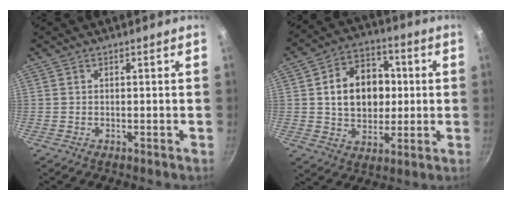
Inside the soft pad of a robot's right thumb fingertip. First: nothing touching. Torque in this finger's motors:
{"motor_torque": [-0.15, 0.55, 0.23, 0.23, 0.12]}